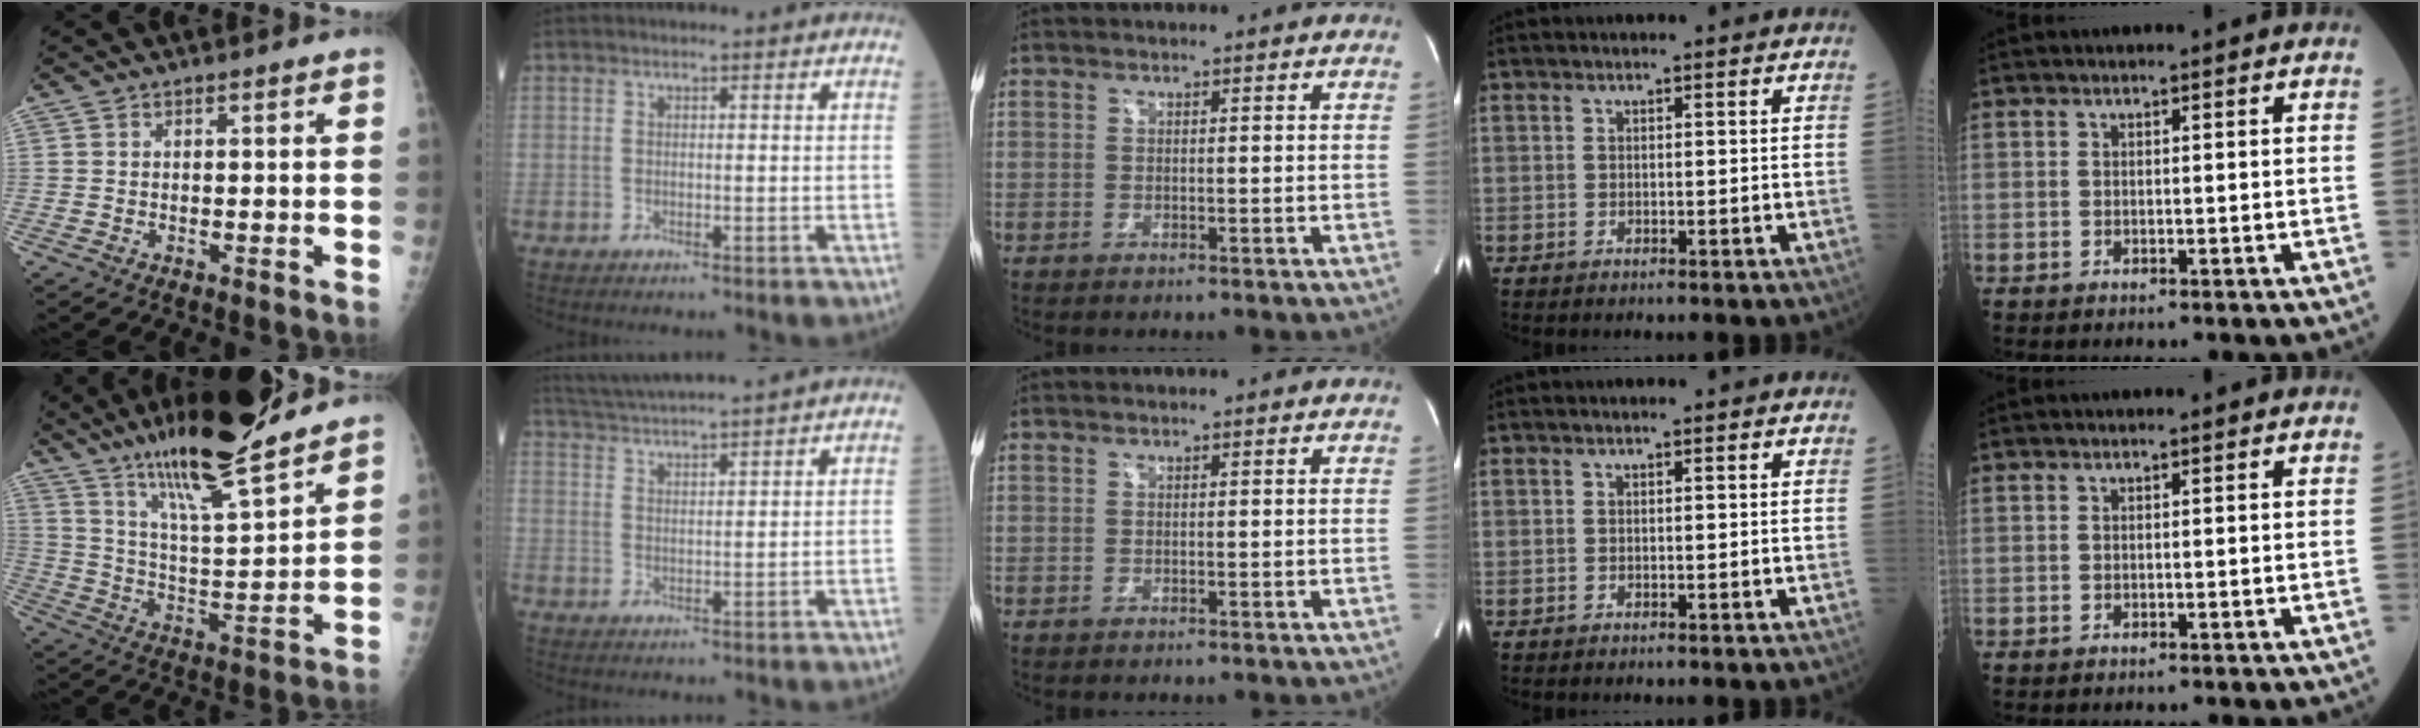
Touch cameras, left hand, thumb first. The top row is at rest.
{"thumb": {"total": 18.9, "force": [14.8, 2.1, 11.6], "torque": [-0.176, -0.078, 0.256]}, "index": {"total": 10.7, "force": [9.9, -1.4, 3.8], "torque": [-0.075, 0.020, 0.154]}}